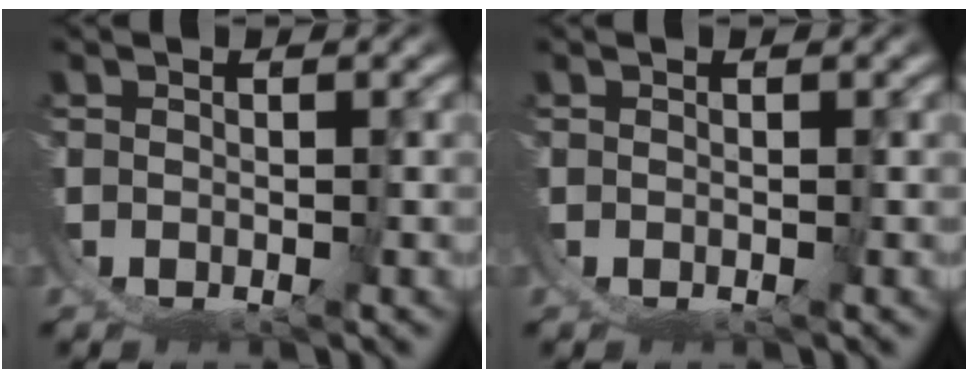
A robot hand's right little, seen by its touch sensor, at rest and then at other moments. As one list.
[{"total": 0.0}]